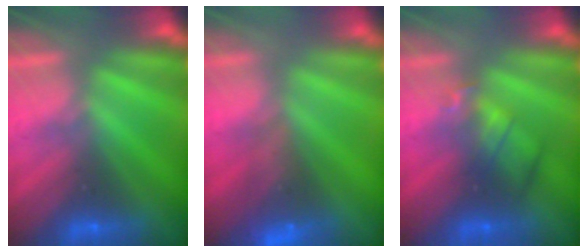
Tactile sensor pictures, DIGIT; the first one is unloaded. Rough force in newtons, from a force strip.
{"total": 7.8}
{"total": 2.4}